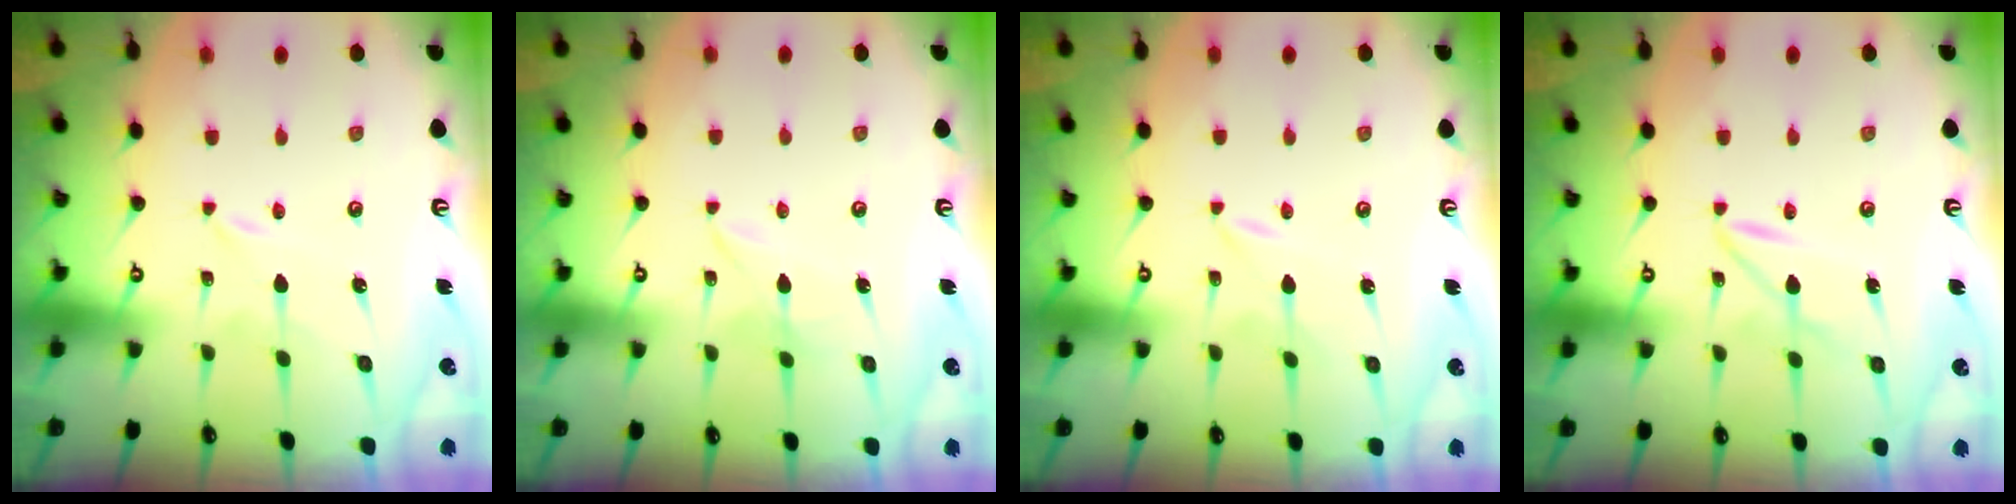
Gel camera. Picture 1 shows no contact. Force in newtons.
{"total": 2.6, "press": 2.6, "slide": 0.3}
{"total": 0.0}
{"total": 2.5, "press": 2.5, "slide": 0.3}